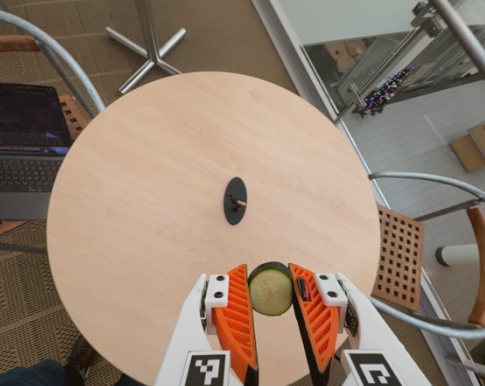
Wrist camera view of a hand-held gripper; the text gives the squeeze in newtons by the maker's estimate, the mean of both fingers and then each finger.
{"total": 7.8, "left": 7.6, "right": 7.9}